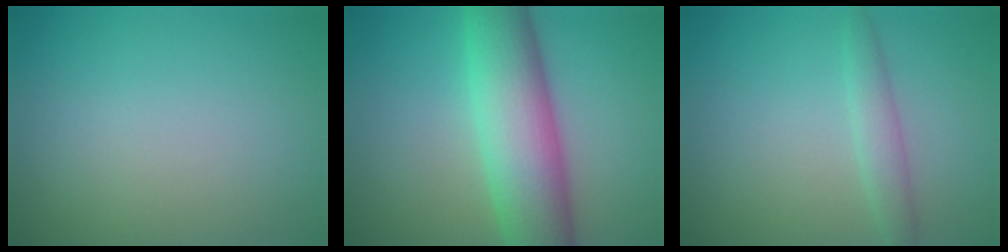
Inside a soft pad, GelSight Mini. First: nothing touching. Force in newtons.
{"total": 9.1, "press": 9.1, "slide": 0.1}
{"total": 2.1, "press": 2.1, "slide": 0.1}